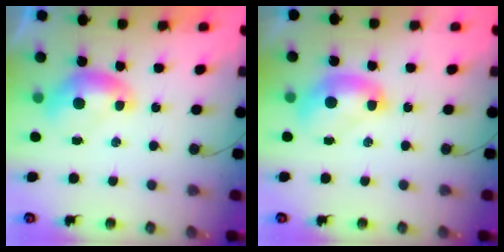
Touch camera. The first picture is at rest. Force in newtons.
{"total": 2.1, "press": 2.1, "slide": 0.2}